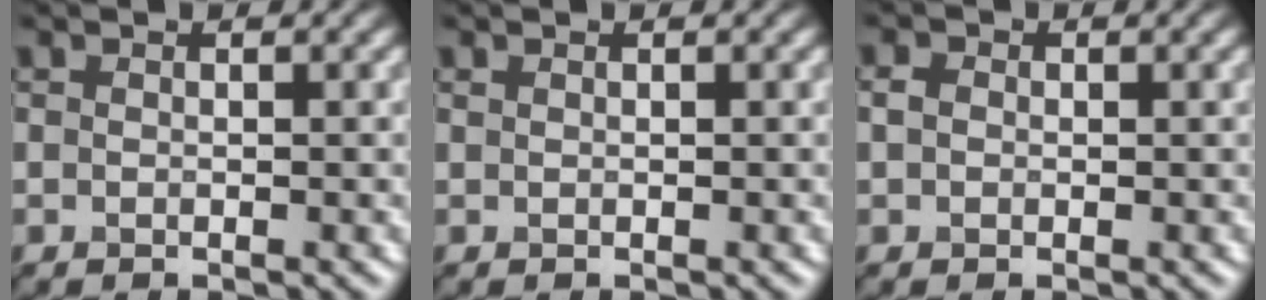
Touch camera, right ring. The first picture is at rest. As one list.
[{"total": 0.6, "force": [-0.1, -0.5, -0.4], "torque": [-0.001, -0.004, 0.006]}, {"total": 0.7, "force": [-0.4, -0.2, -0.5], "torque": [-0.013, 0.003, 0.014]}]